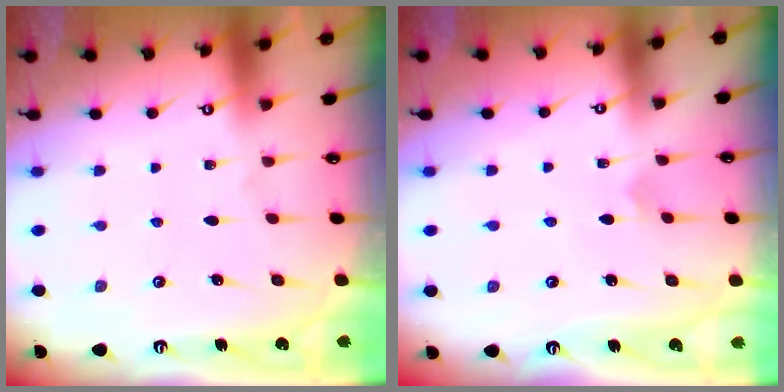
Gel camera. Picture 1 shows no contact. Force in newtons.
{"total": 4.0, "press": 4.0, "slide": 0.4}